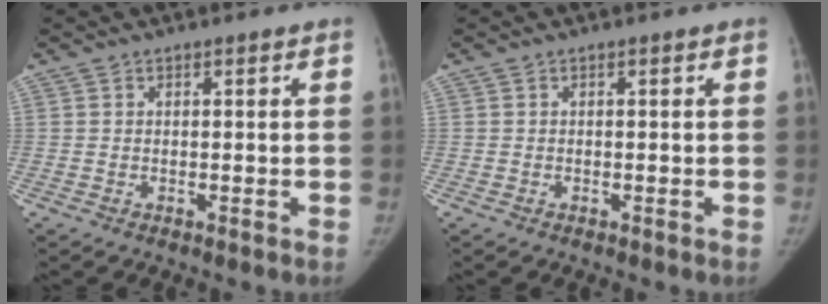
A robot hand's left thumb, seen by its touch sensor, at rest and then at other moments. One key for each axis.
{"total": 0.0}